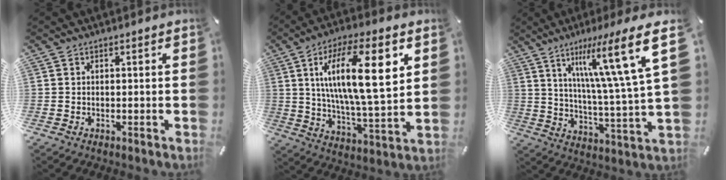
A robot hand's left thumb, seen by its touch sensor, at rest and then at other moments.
{"total": 20.4, "force": [6.7, 6.5, 18.1], "torque": [-0.319, -0.015, 0.093]}
{"total": 22.7, "force": [10.6, 3.5, 19.8], "torque": [-0.307, -0.049, 0.149]}